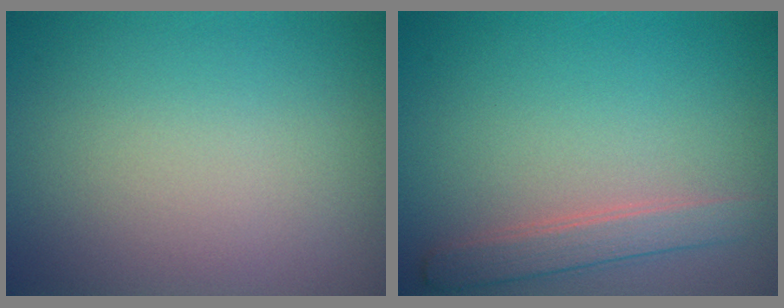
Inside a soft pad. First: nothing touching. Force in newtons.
{"total": 2.3, "press": 2.3, "slide": 0.1}